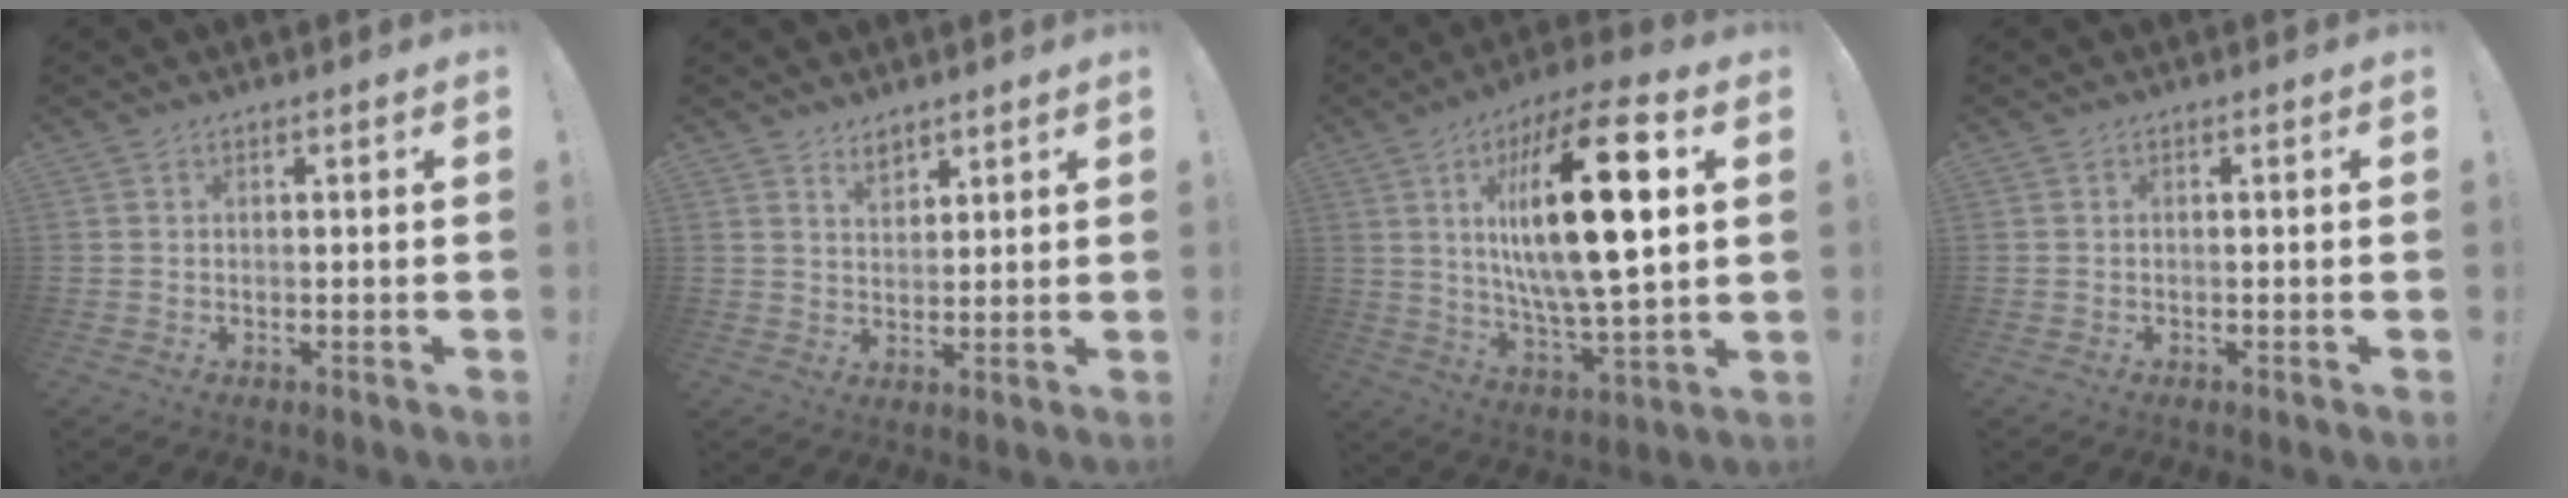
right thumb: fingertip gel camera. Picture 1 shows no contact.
{"total": 5.0, "force": [3.9, 3.0, 1.1], "torque": [-0.007, -0.025, 0.069]}
{"total": 24.1, "force": [5.8, 6.8, 22.4], "torque": [-0.385, -0.021, 0.074]}
{"total": 0.0}